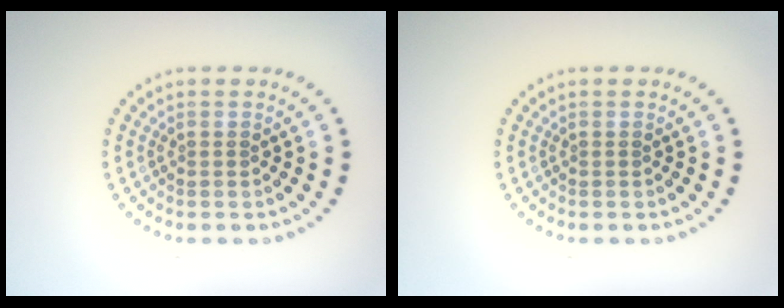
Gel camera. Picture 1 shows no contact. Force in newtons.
{"total": 0.0}